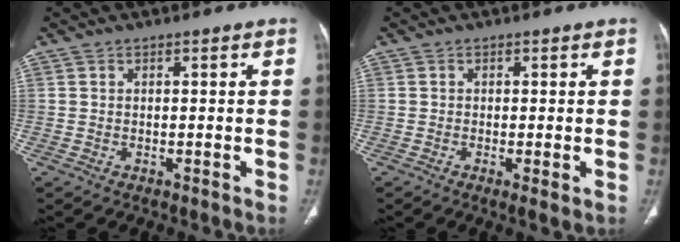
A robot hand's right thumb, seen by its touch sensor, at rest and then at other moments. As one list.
[{"total": 1.8, "force": [-0.5, 0.3, 1.7], "torque": [-0.041, -0.009, -0.012]}]